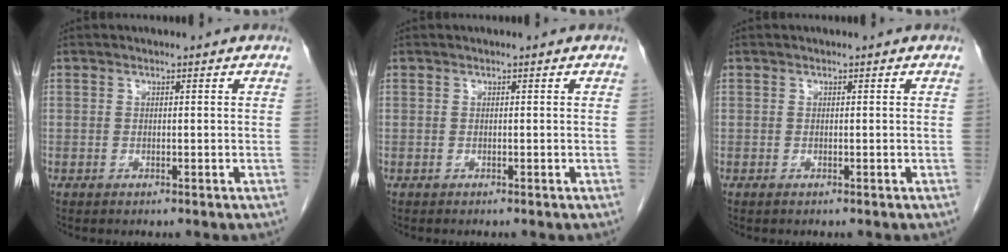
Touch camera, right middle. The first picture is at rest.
{"total": 0.0}
{"total": 0.0}